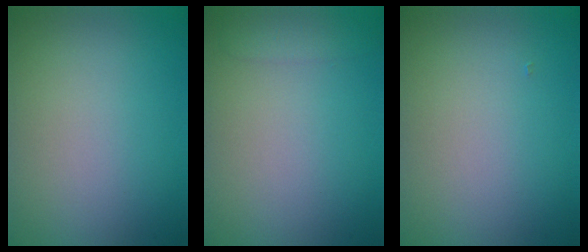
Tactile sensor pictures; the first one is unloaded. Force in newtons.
{"total": 1.5, "press": 1.5, "slide": 0.1}
{"total": 0.0}